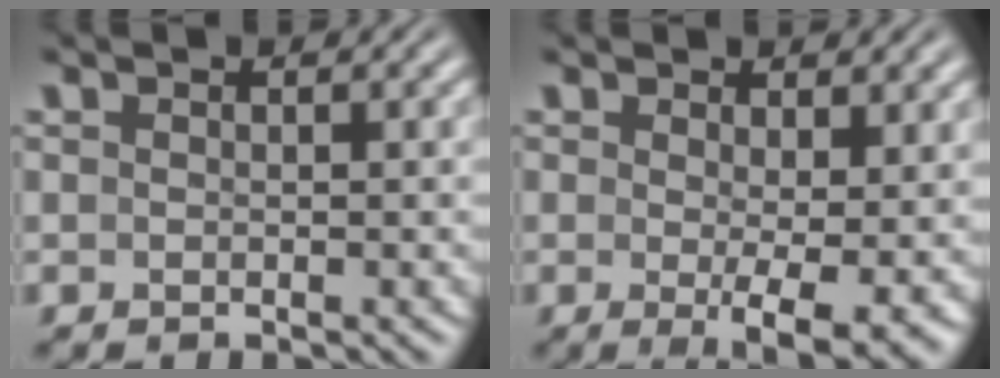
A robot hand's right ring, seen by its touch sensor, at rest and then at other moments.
{"total": 4.6, "force": [-1.5, 0.6, 4.3], "torque": [-0.063, -0.031, -0.007]}